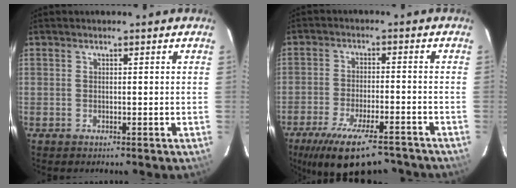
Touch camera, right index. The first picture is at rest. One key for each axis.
{"total": 16.6, "fx": -12.9, "fy": 4.7, "fz": 9.4, "tx": -0.181, "ty": -0.037, "tz": -0.195}